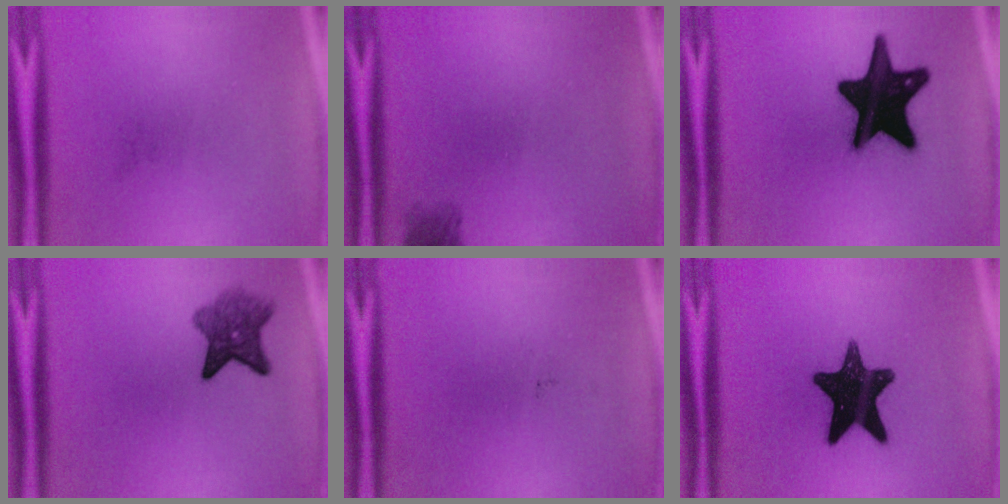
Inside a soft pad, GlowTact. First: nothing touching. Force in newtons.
{"total": 2.1}
{"total": 19.9}
{"total": 5.8}
{"total": 0.0}
{"total": 15.5}